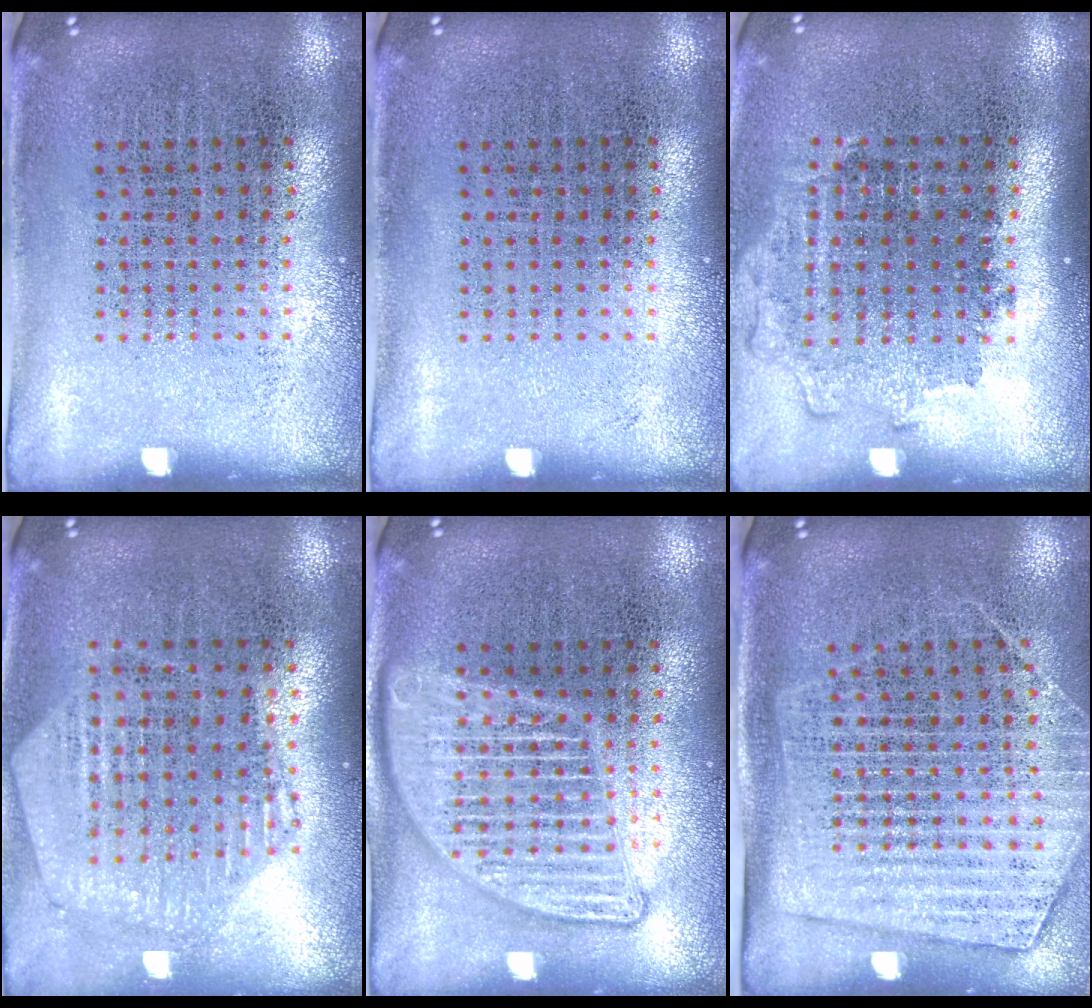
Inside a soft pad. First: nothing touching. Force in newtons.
{"total": 0.0}
{"total": 1.2, "press": 1.1, "slide": 0.5}
{"total": 1.1, "press": 1.1, "slide": 0.3}
{"total": 2.7, "press": 2.7, "slide": 0.2}
{"total": 1.8, "press": 1.5, "slide": 1.0}